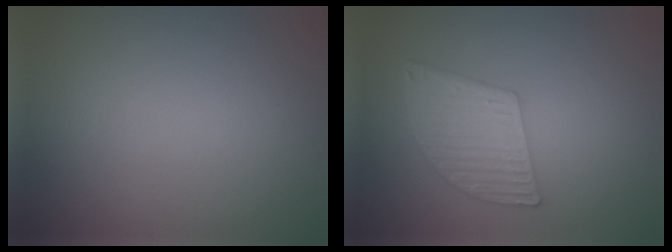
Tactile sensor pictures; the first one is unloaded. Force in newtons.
{"total": 5.3, "press": 3.9, "slide": 3.7}